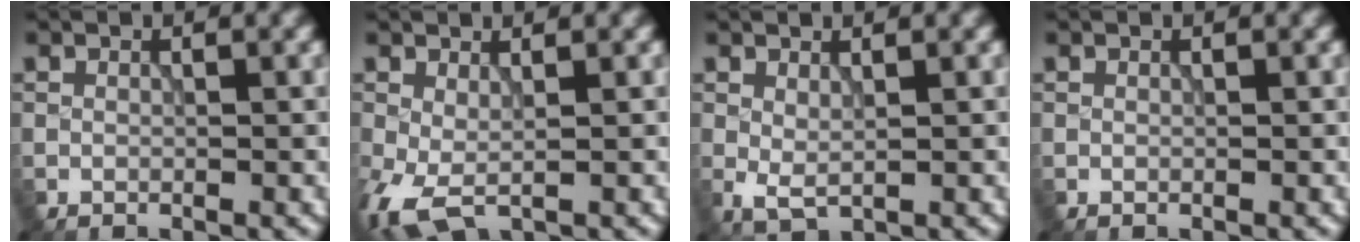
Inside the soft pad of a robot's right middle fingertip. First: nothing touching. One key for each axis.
{"total": 4.0, "fx": -1.0, "fy": 2.0, "fz": 3.4, "tx": -0.090, "ty": -0.005, "tz": -0.021}
{"total": 1.5, "fx": 0.4, "fy": 0.7, "fz": 1.3, "tx": -0.030, "ty": -0.003, "tz": 0.010}
{"total": 0.0}